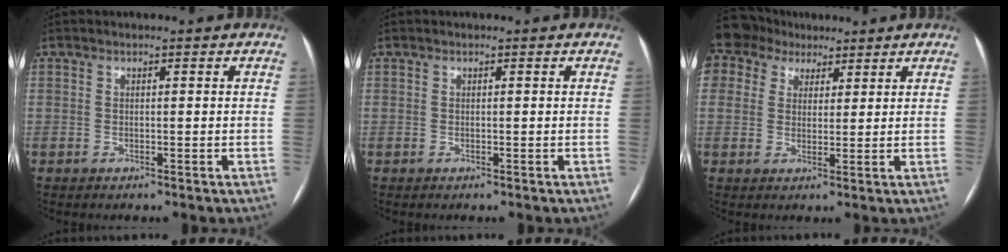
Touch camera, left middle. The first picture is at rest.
{"total": 0.0}
{"total": 9.2, "force": [6.3, 6.5, 1.8], "torque": [-0.046, 0.042, 0.119]}